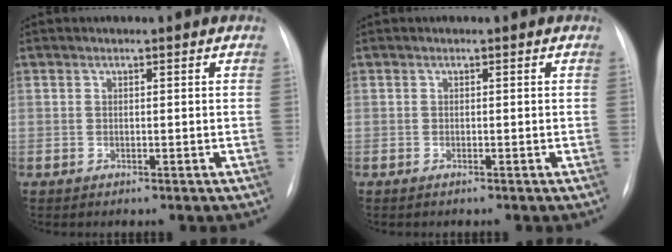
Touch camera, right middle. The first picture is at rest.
{"total": 0.0}